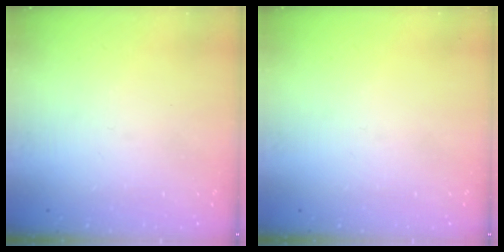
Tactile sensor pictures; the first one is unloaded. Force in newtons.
{"total": 0.0}